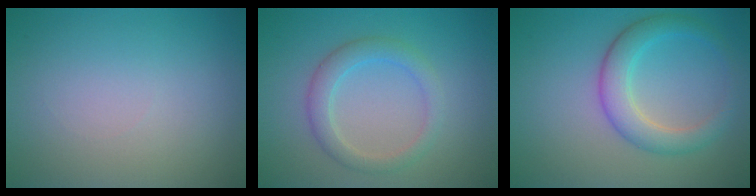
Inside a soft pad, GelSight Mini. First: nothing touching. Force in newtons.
{"total": 2.8, "press": 2.8, "slide": 0.1}
{"total": 3.9, "press": 3.9, "slide": 0.3}